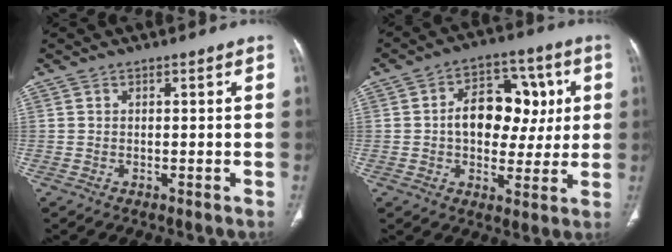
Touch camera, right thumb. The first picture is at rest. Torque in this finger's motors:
{"motor_torque": [-0.01, 0.03, 0.46, 0.06, 0.10]}